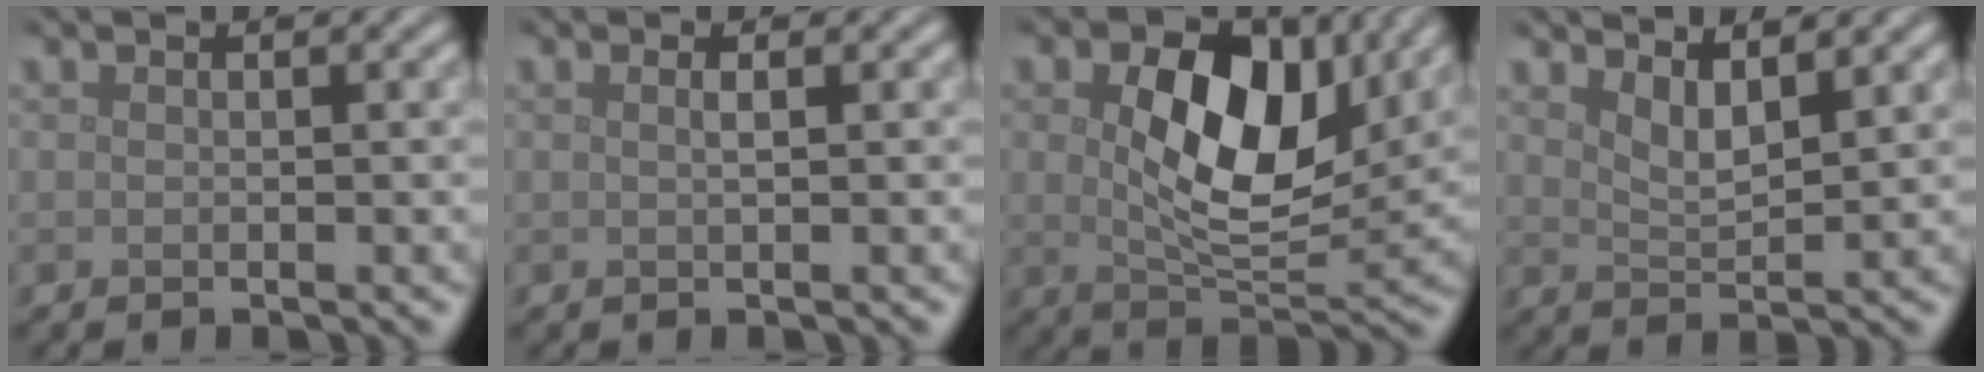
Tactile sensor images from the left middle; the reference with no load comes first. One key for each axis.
{"total": 1.1, "fx": 0.4, "fy": 0.4, "fz": 0.9, "tx": -0.006, "ty": -0.002, "tz": 0.000}
{"total": 10.4, "fx": 2.5, "fy": 6.1, "fz": 8.0, "tx": -0.145, "ty": -0.007, "tz": 0.045}
{"total": 2.6, "fx": 1.8, "fy": 0.7, "fz": 1.7, "tx": -0.033, "ty": -0.010, "tz": 0.037}